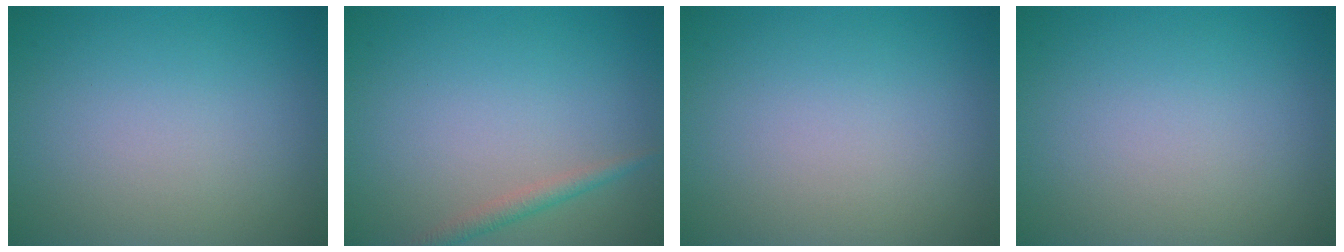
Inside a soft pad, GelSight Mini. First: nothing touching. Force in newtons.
{"total": 1.5, "press": 1.5, "slide": 0.0}
{"total": 0.0}
{"total": 0.0}